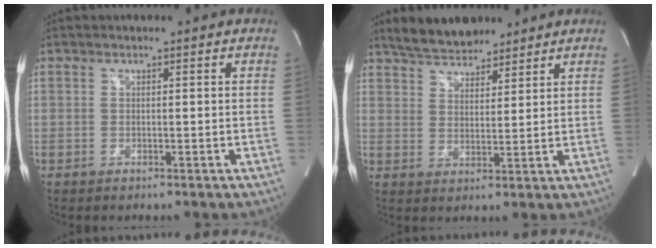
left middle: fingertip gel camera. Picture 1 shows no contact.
{"total": 8.5, "force": [7.4, 2.8, 3.0], "torque": [-0.055, 0.015, 0.135]}